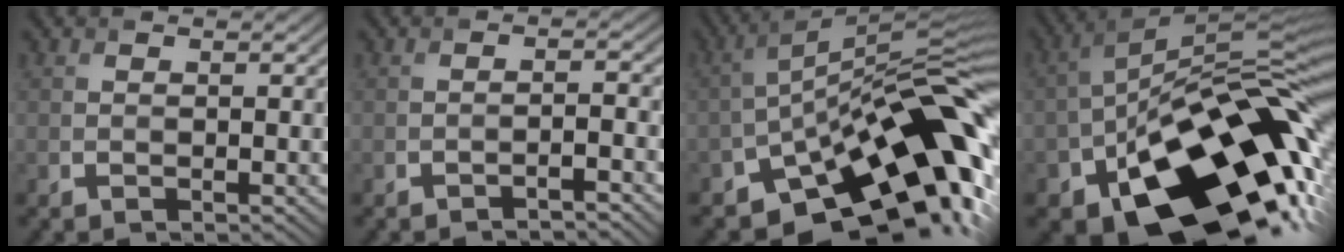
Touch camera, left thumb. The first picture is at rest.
{"total": 1.5, "force": [-1.3, 0.1, 0.7], "torque": [-0.008, 0.008, -0.031]}
{"total": 17.6, "force": [-8.6, 7.6, 13.3], "torque": [-0.166, 0.003, -0.157]}
{"total": 19.8, "force": [-8.9, 10.6, 14.2], "torque": [-0.216, -0.035, -0.135]}